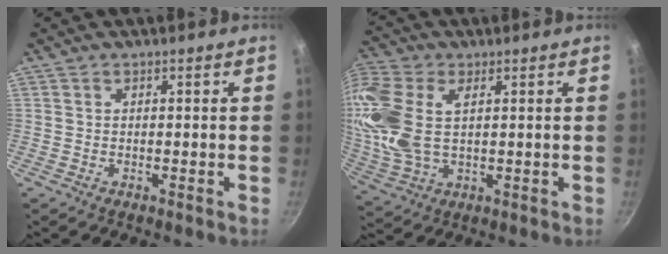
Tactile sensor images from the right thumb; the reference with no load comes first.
{"total": 14.4, "force": [3.1, 8.3, 11.3], "torque": [-0.246, 0.004, 0.062]}